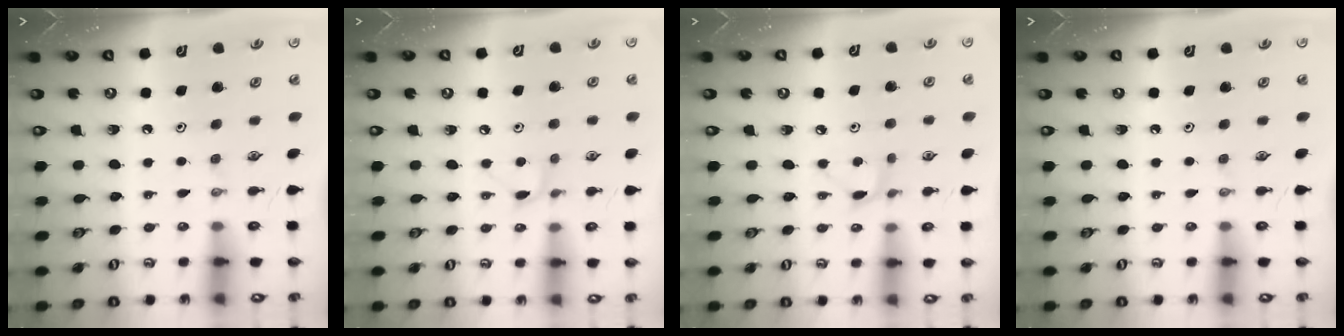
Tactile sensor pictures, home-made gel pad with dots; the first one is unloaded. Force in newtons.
{"total": 4.9, "press": 4.8, "slide": 0.5}
{"total": 5.0, "press": 5.0, "slide": 0.6}
{"total": 0.0}